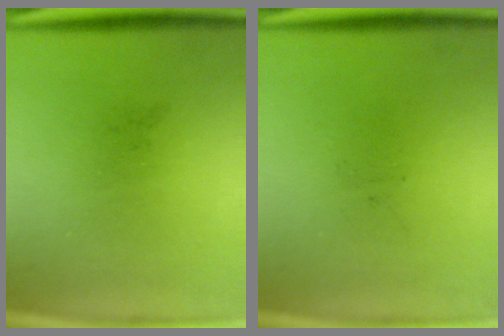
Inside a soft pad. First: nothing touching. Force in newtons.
{"total": 0.0}